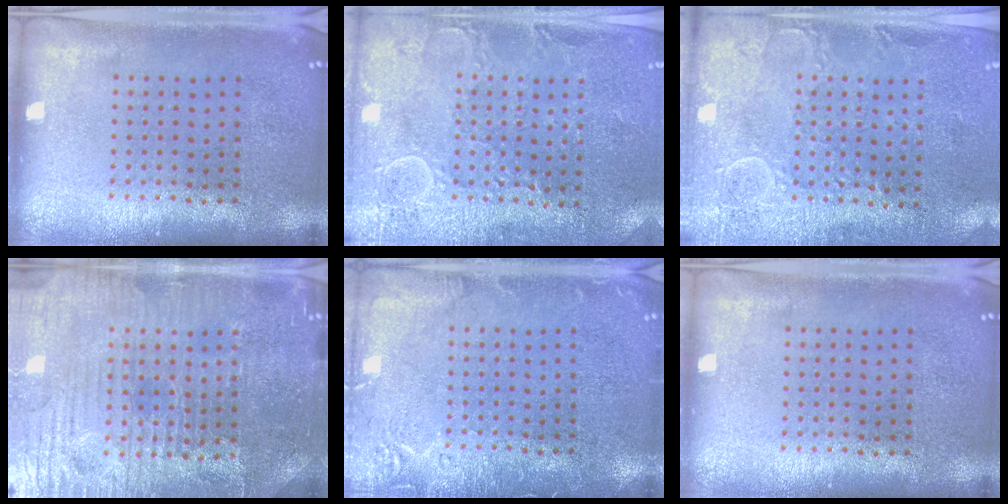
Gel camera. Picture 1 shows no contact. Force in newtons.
{"total": 2.8, "press": 2.8, "slide": 0.5}
{"total": 2.7, "press": 2.4, "slide": 1.2}
{"total": 4.8, "press": 4.7, "slide": 1.2}
{"total": 2.7, "press": 2.7, "slide": 0.5}
{"total": 0.0}